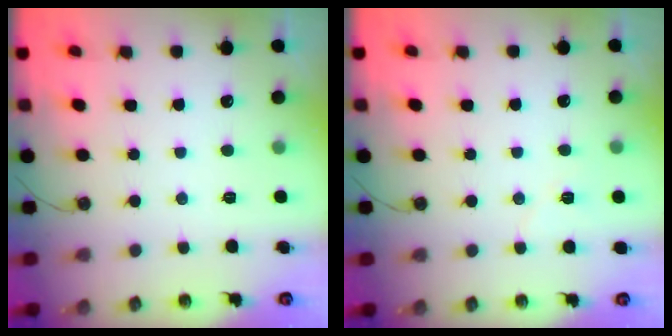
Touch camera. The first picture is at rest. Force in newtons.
{"total": 6.3, "press": 5.7, "slide": 2.8}